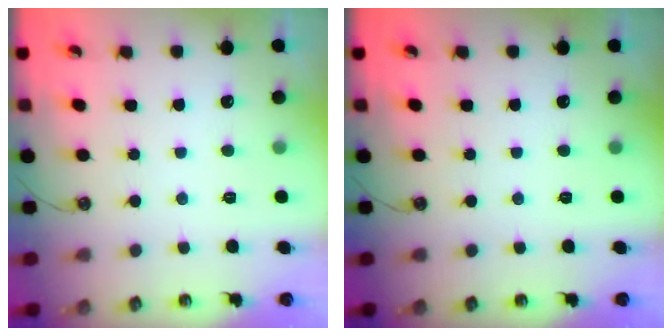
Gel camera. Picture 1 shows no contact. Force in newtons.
{"total": 0.0}